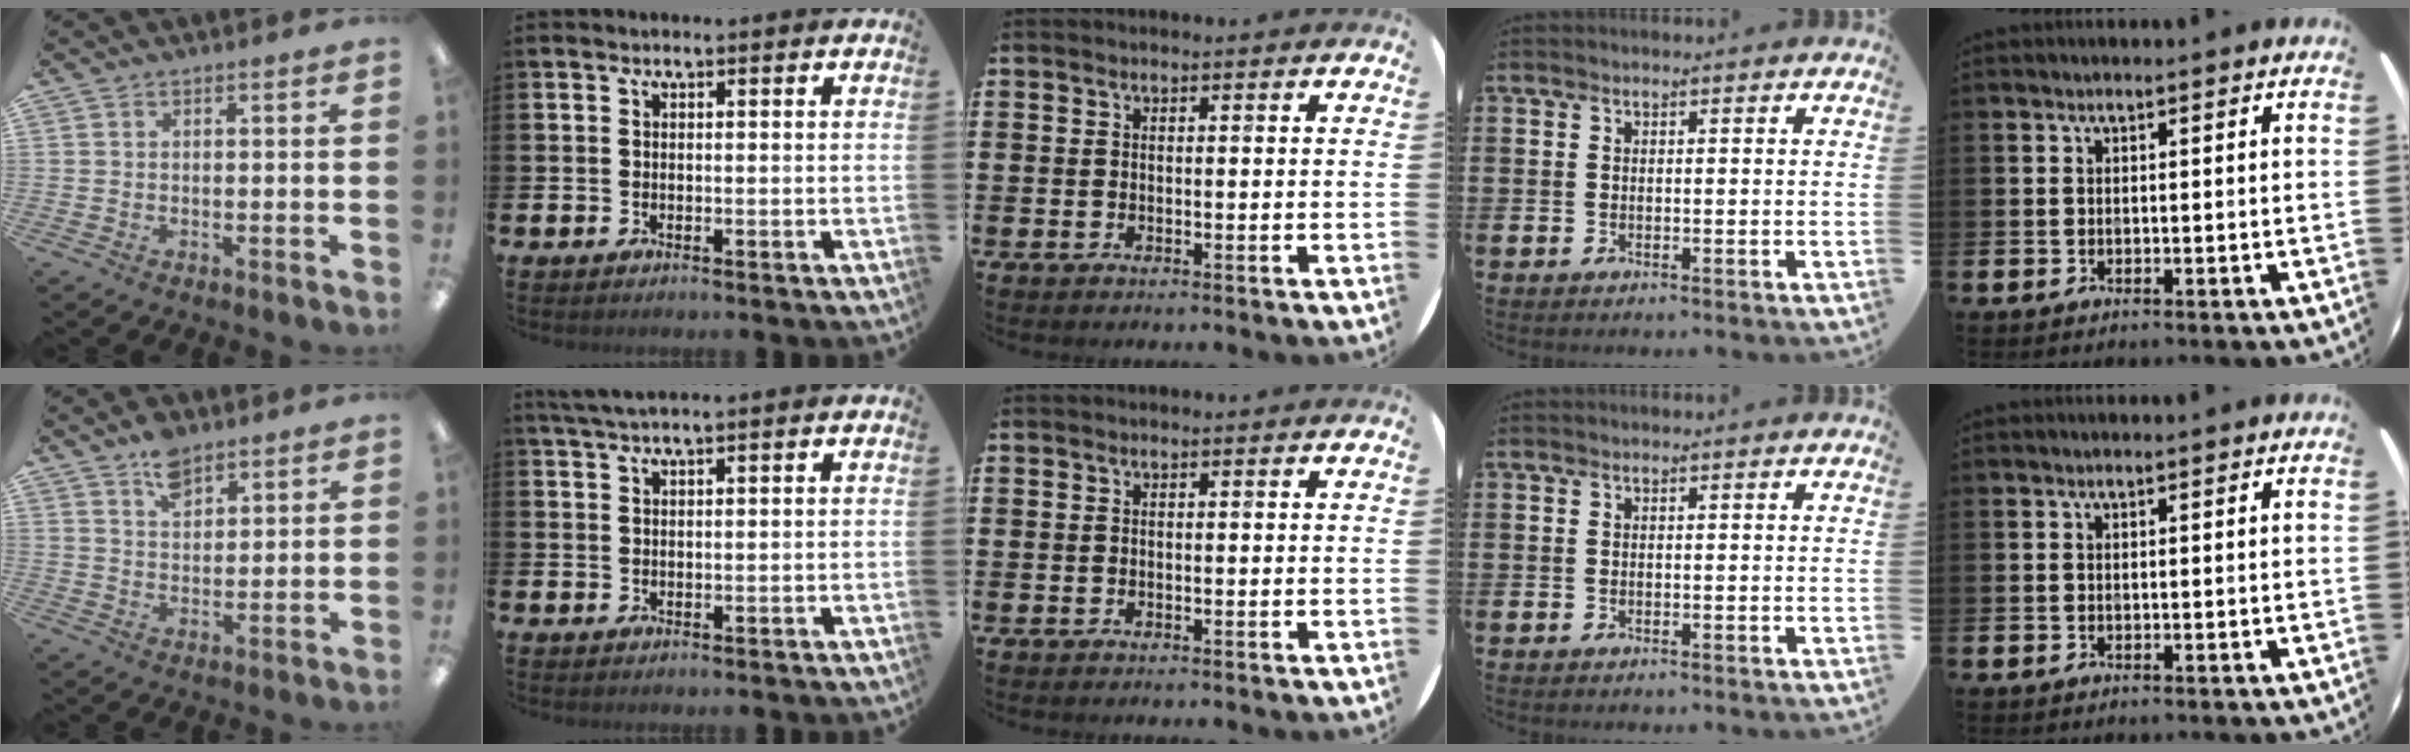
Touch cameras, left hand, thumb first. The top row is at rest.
{"thumb": {"total": 6.8, "force": [4.8, 3.8, 2.9], "torque": [-0.041, -0.018, 0.084]}, "index": {"total": 2.6, "force": [2.1, 0.0, 1.4], "torque": [-0.038, 0.002, 0.040]}}